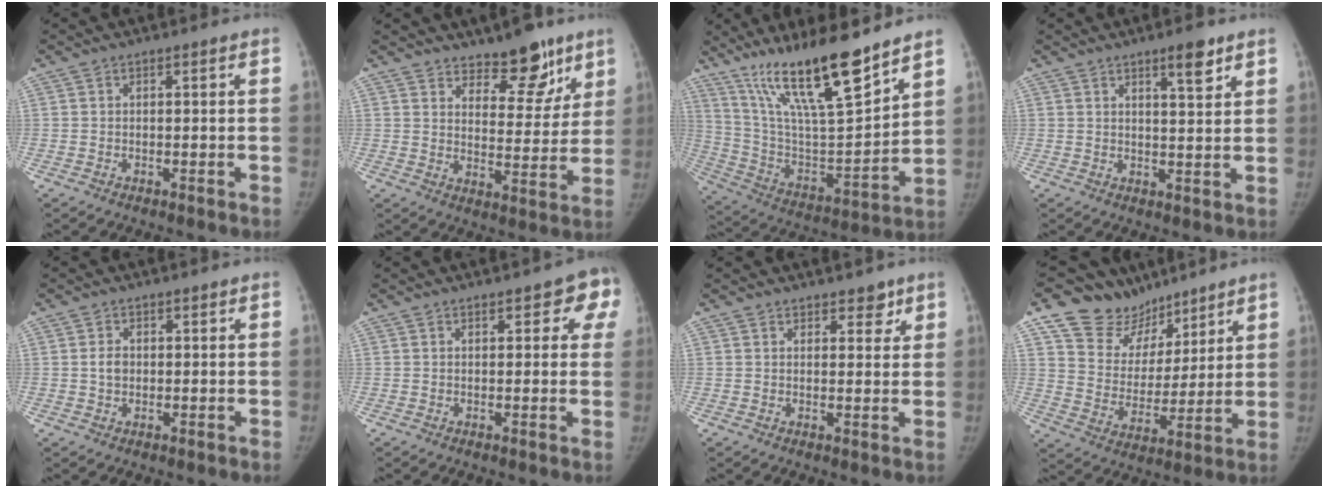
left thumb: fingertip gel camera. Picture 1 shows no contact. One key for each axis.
{"total": 11.6, "fx": 8.5, "fy": 5.2, "fz": 6.0, "tx": -0.037, "ty": -0.060, "tz": 0.130}
{"total": 22.2, "fx": 15.8, "fy": 3.9, "fz": 15.2, "tx": -0.242, "ty": -0.074, "tz": 0.287}
{"total": 5.2, "fx": 3.4, "fy": 1.1, "fz": 3.8, "tx": -0.047, "ty": -0.023, "tz": 0.051}
{"total": 2.3, "fx": 0.4, "fy": 1.8, "fz": 1.4, "tx": -0.018, "ty": -0.001, "tz": 0.008}
{"total": 5.9, "fx": 3.0, "fy": 2.8, "fz": 4.3, "tx": -0.013, "ty": -0.005, "tz": 0.024}
{"total": 3.6, "fx": 2.6, "fy": 1.9, "fz": 1.5, "tx": 0.007, "ty": -0.015, "tz": 0.037}
{"total": 15.7, "fx": 11.7, "fy": 9.8, "fz": 3.8, "tx": -0.013, "ty": -0.066, "tz": 0.208}